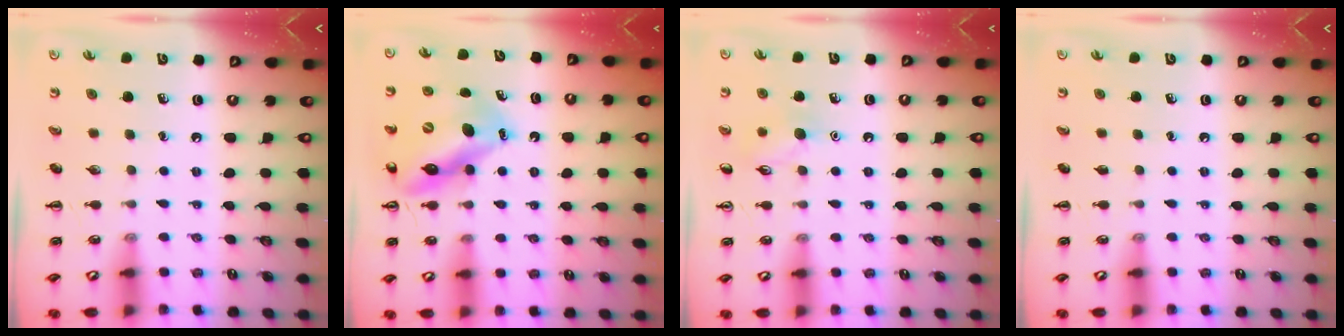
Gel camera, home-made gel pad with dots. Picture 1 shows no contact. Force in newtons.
{"total": 14.2, "press": 13.6, "slide": 4.3}
{"total": 7.3, "press": 7.2, "slide": 1.3}
{"total": 0.0}